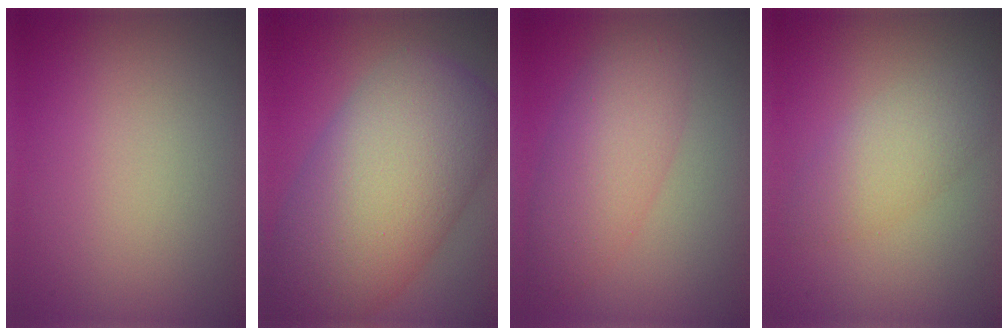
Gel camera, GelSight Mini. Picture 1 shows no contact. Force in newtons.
{"total": 12.8, "press": 12.8, "slide": 0.3}
{"total": 4.7, "press": 4.7, "slide": 0.0}
{"total": 3.2, "press": 3.2, "slide": 0.1}